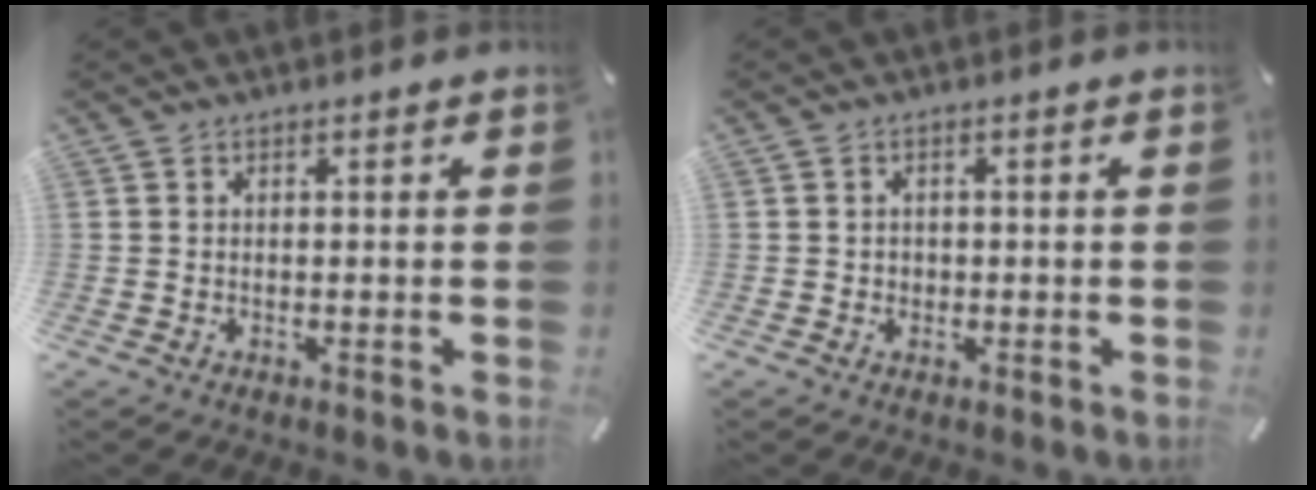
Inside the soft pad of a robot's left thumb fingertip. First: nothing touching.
{"total": 1.4, "force": [-0.3, 1.3, 0.3], "torque": [-0.008, 0.005, -0.009]}